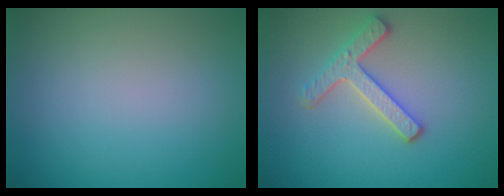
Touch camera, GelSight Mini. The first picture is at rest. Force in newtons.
{"total": 3.1, "press": 2.8, "slide": 1.2}